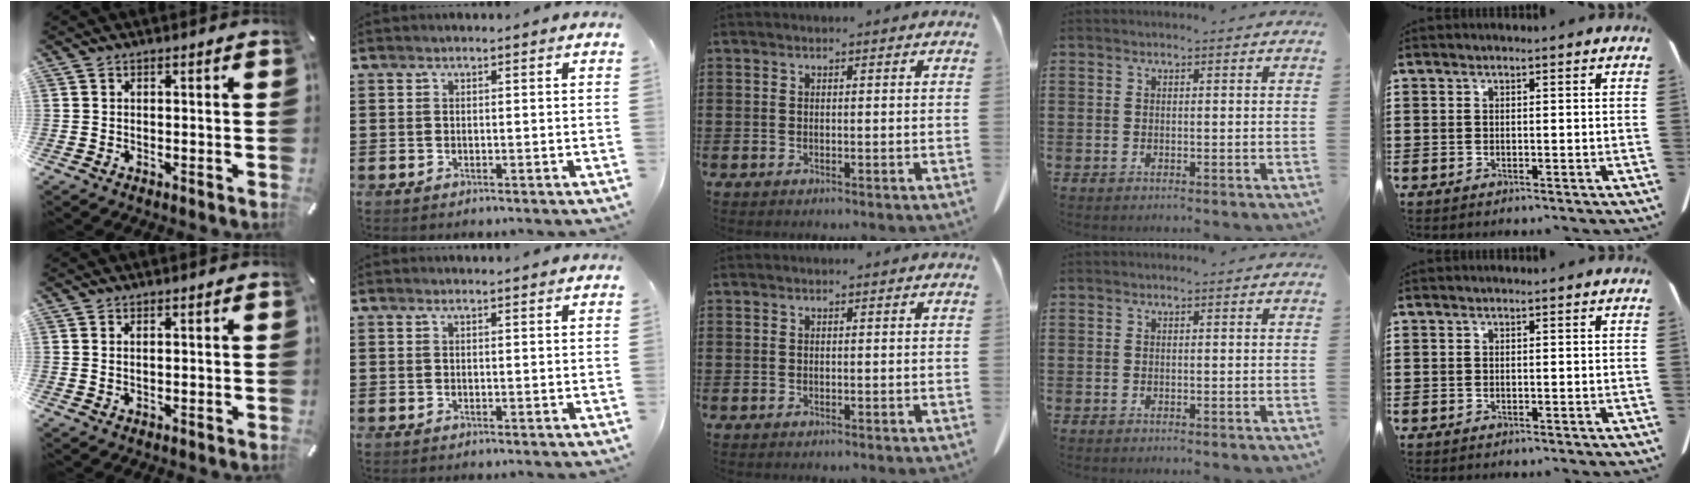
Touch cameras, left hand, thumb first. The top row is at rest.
{"thumb": {"total": 1.0, "force": [0.4, 0.4, 0.8], "torque": [-0.016, 0.001, 0.005]}, "index": {"total": 0.9, "force": [0.8, 0.0, 0.4], "torque": [-0.010, -0.002, 0.016]}}